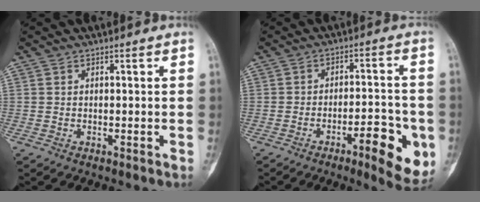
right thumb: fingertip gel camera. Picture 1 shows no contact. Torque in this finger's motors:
{"motor_torque": [-0.16, 0.24, 0.17, -0.15, 0.03]}